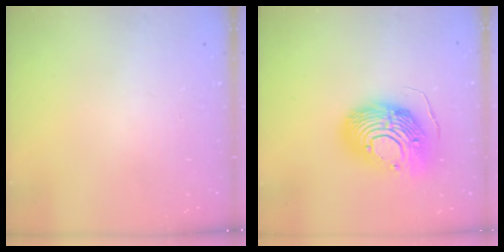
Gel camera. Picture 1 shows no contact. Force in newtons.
{"total": 16.9, "press": 16.8, "slide": 1.6}